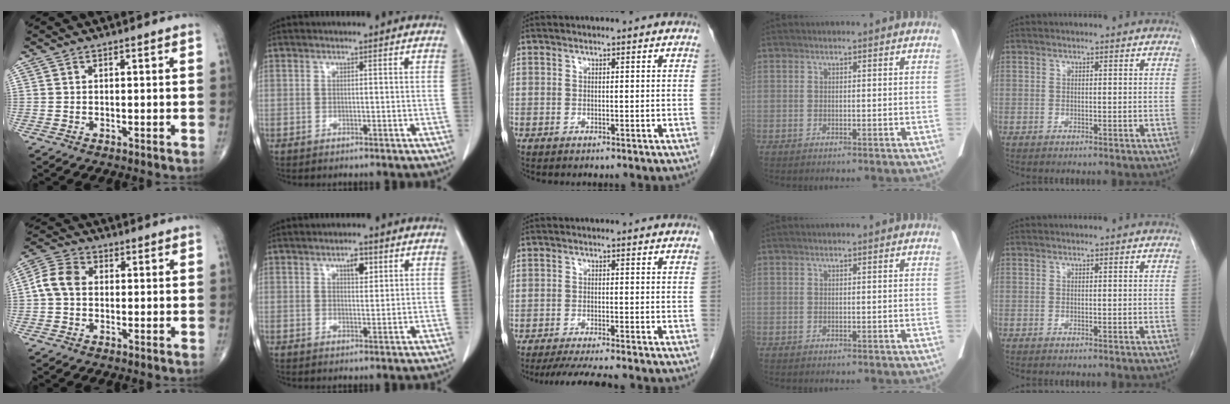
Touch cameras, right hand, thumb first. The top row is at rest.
{"thumb": {"total": 6.3, "force": [0.1, 4.8, 4.1], "torque": [-0.076, 0.019, -0.007]}, "index": {"total": 3.0, "force": [1.5, 1.3, 2.3], "torque": [-0.035, -0.001, 0.024]}, "middle": {"total": 7.7, "force": [-6.8, -0.1, 3.6], "torque": [-0.050, -0.019, -0.106]}}